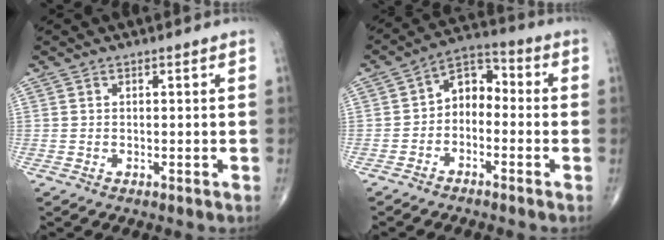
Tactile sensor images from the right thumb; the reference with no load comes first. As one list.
[{"total": 7.1, "force": [-1.6, 5.0, 4.8], "torque": [-0.051, 0.038, -0.047]}]